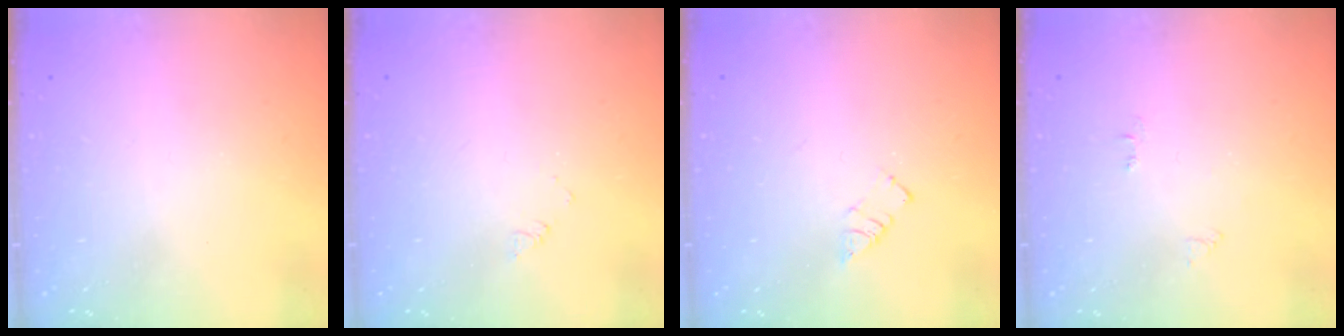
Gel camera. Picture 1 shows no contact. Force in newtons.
{"total": 1.7, "press": 1.6, "slide": 0.3}
{"total": 3.2, "press": 3.2, "slide": 0.4}
{"total": 3.4, "press": 3.3, "slide": 0.5}